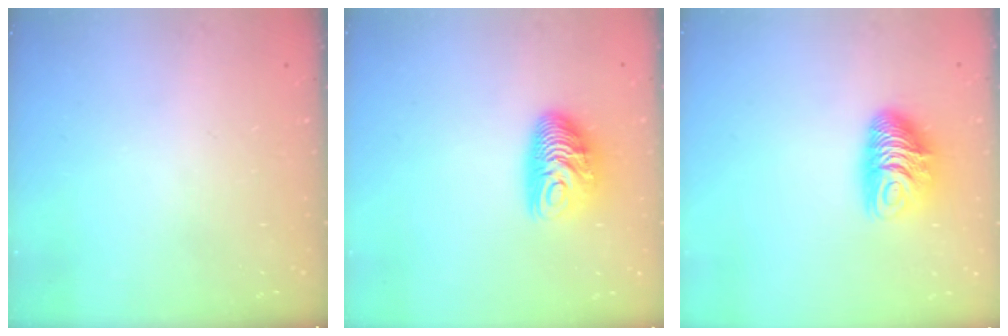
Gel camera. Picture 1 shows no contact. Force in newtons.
{"total": 9.8, "press": 9.8, "slide": 0.3}
{"total": 10.7, "press": 10.6, "slide": 0.7}